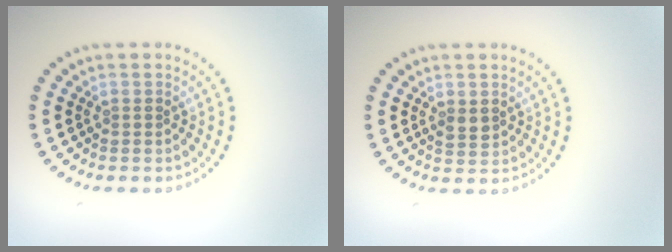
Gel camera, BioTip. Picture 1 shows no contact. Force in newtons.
{"total": 1.4, "press": 1.4, "slide": 0.2}